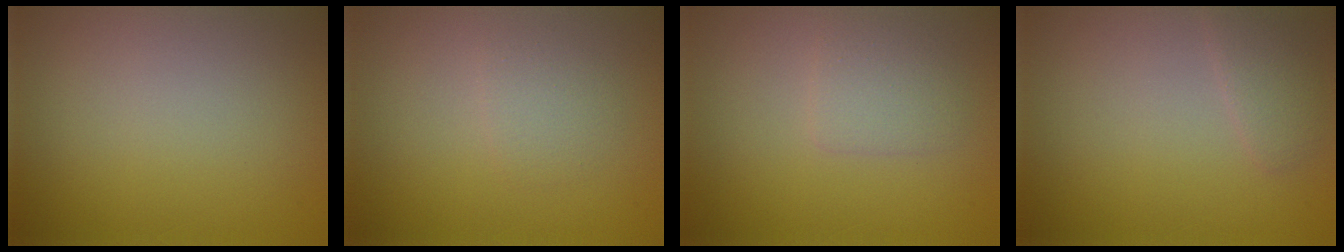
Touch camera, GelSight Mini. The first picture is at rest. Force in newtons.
{"total": 1.4, "press": 1.4, "slide": 0.0}
{"total": 1.9, "press": 1.9, "slide": 0.0}
{"total": 1.6, "press": 1.6, "slide": 0.1}